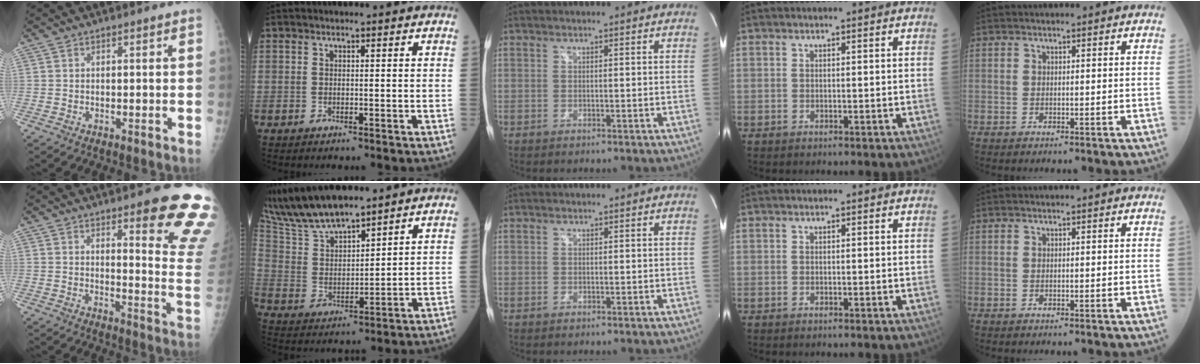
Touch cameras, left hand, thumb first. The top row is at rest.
{"thumb": {"total": 17.1, "force": [10.4, 3.3, 13.1], "torque": [-0.128, -0.069, 0.124]}, "index": {"total": 13.6, "force": [12.2, 2.2, 5.7], "torque": [-0.129, 0.012, 0.243]}}